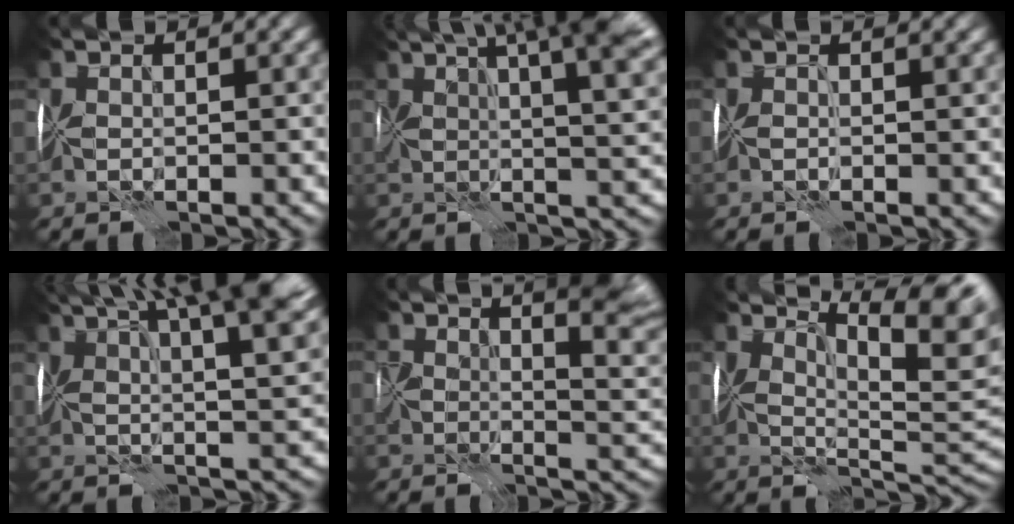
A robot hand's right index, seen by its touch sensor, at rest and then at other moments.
{"total": 14.3, "force": [7.0, 5.4, 11.3], "torque": [-0.123, 0.057, 0.081]}
{"total": 1.4, "force": [0.0, -1.3, -0.5], "torque": [0.015, -0.007, 0.001]}
{"total": 13.7, "force": [7.6, 3.6, 10.8], "torque": [-0.128, 0.042, 0.090]}
{"total": 5.9, "force": [2.8, 1.3, 5.0], "torque": [-0.058, -0.001, 0.048]}
{"total": 8.0, "force": [4.2, 2.4, 6.5], "torque": [-0.067, 0.001, 0.058]}